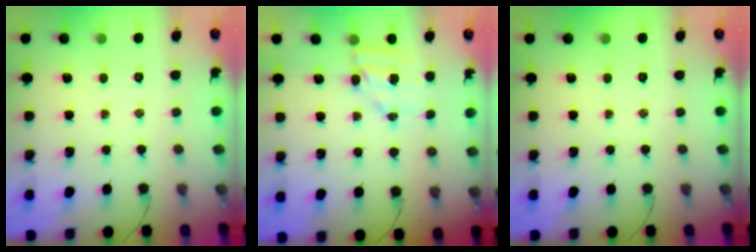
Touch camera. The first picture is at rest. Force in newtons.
{"total": 5.2, "press": 5.2, "slide": 0.5}
{"total": 0.0}